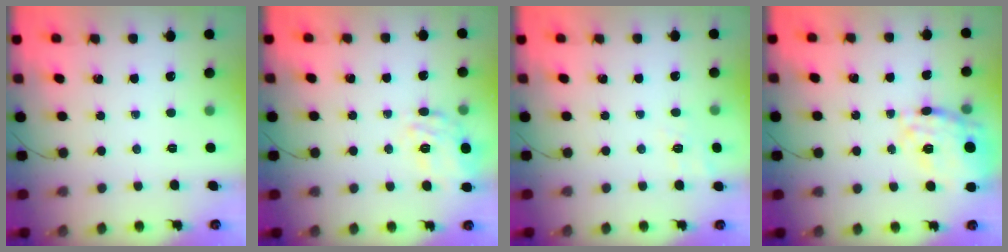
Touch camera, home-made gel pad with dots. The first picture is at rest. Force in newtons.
{"total": 12.0, "press": 11.8, "slide": 1.9}
{"total": 9.1, "press": 8.9, "slide": 1.9}
{"total": 23.1, "press": 23.0, "slide": 2.1}